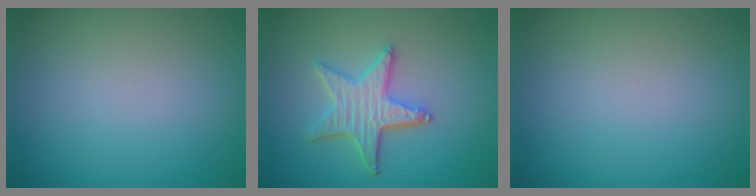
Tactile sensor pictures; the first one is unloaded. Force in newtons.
{"total": 4.1, "press": 3.6, "slide": 1.8}
{"total": 0.0}